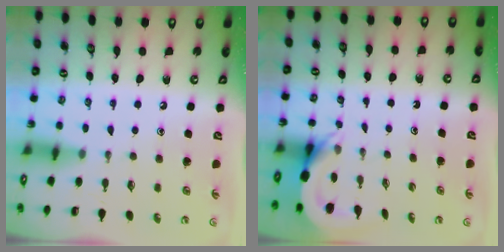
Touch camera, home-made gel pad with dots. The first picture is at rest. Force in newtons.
{"total": 4.7, "press": 4.7, "slide": 0.1}